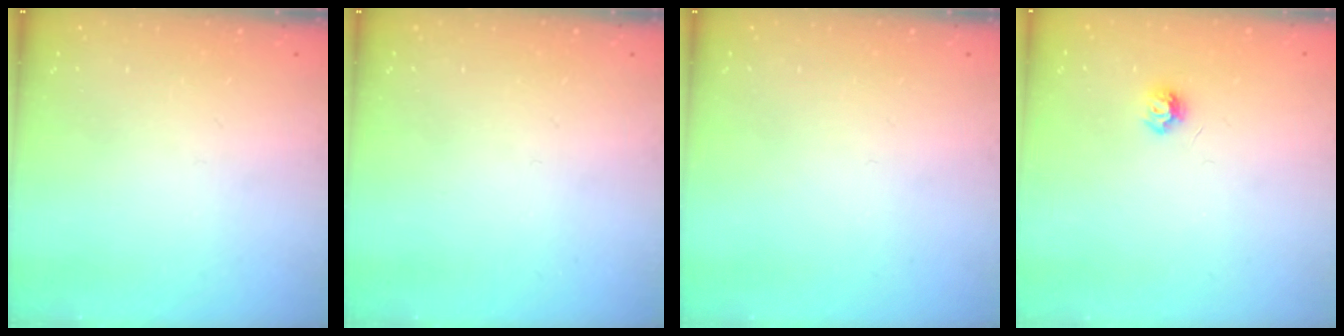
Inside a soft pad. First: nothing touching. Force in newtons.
{"total": 0.0}
{"total": 0.0}
{"total": 4.7, "press": 4.7, "slide": 0.5}